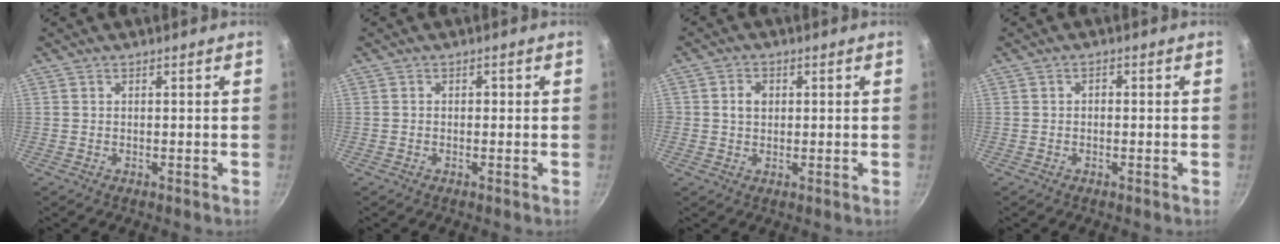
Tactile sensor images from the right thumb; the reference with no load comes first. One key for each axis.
{"total": 0.7, "fx": -0.1, "fy": 0.6, "fz": 0.4, "tx": -0.003, "ty": 0.003, "tz": -0.003}
{"total": 4.5, "fx": 0.6, "fy": 3.7, "fz": 2.5, "tx": -0.023, "ty": 0.007, "tz": 0.007}
{"total": 1.0, "fx": -0.2, "fy": 0.7, "fz": 0.6, "tx": -0.011, "ty": 0.006, "tz": -0.004}